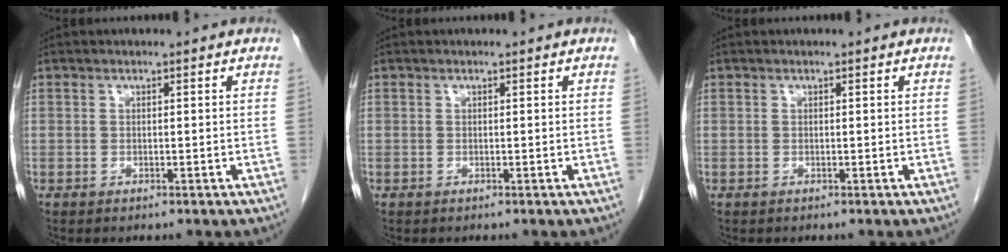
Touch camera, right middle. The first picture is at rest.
{"total": 0.0}
{"total": 0.0}